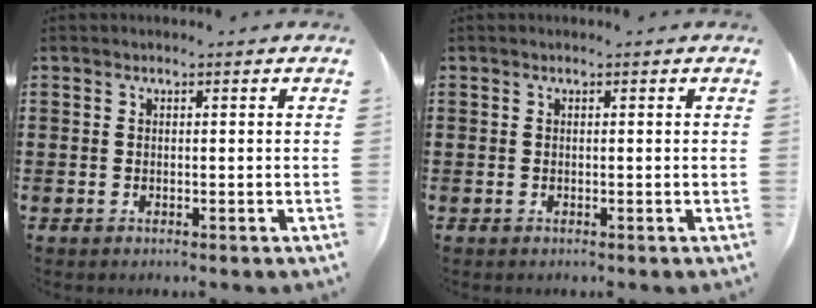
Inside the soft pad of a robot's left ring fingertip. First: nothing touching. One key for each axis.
{"total": 0.0}